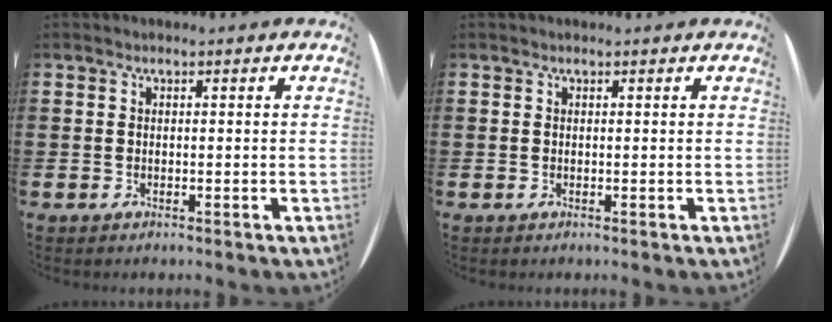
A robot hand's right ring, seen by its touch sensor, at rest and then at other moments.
{"total": 0.0}